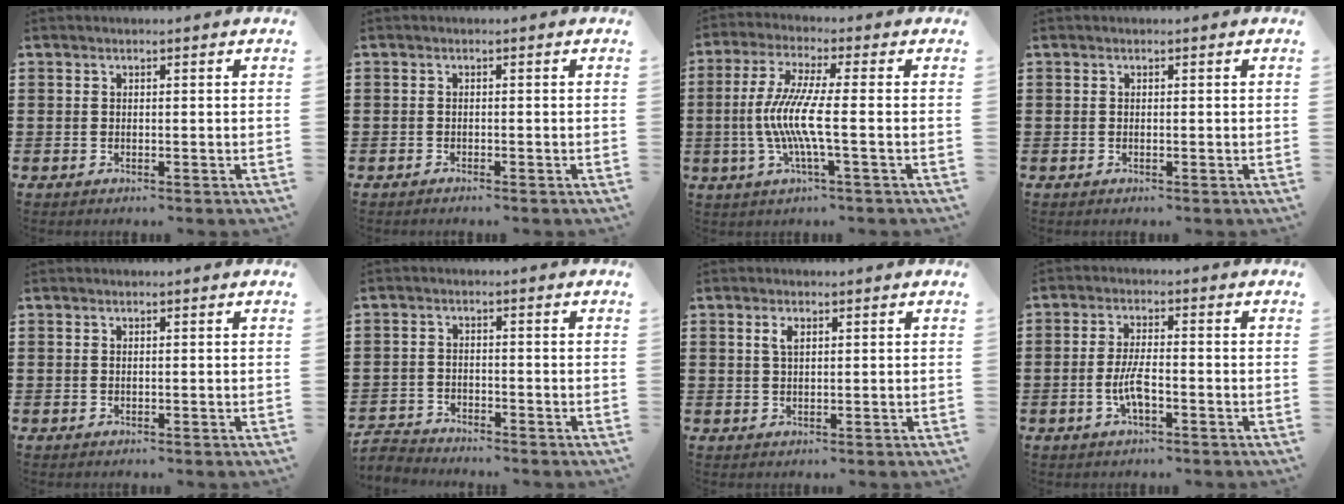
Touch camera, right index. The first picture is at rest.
{"total": 0.7, "force": [-0.6, 0.0, 0.2], "torque": [-0.005, -0.002, -0.012]}
{"total": 8.4, "force": [-1.5, 0.4, 8.3], "torque": [-0.188, -0.020, -0.042]}
{"total": 0.0}
{"total": 0.0}
{"total": 2.7, "force": [-2.7, 0.4, -0.1], "torque": [-0.006, 0.001, -0.058]}
{"total": 2.1, "force": [0.9, 1.0, 1.7], "torque": [-0.038, 0.005, 0.014]}
{"total": 4.9, "force": [-1.5, 1.5, 4.5], "torque": [-0.097, -0.001, -0.033]}